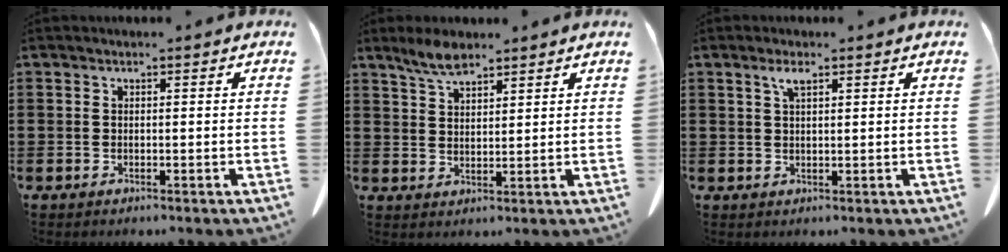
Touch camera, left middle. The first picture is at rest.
{"total": 4.3, "force": [3.5, 1.3, 2.1], "torque": [-0.050, -0.003, 0.064]}
{"total": 2.5, "force": [1.4, 0.7, 2.0], "torque": [-0.035, 0.002, 0.021]}